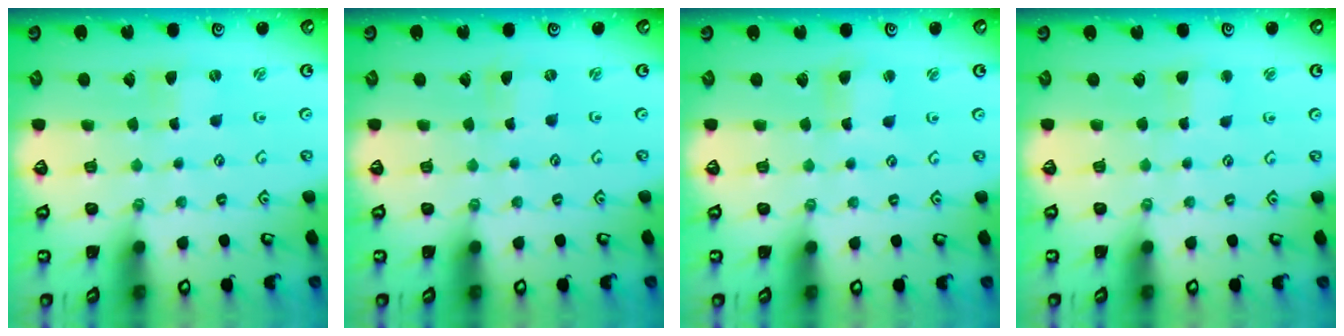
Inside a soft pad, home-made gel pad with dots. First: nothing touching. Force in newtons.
{"total": 0.0}
{"total": 2.7, "press": 2.7, "slide": 0.3}
{"total": 3.3, "press": 3.3, "slide": 0.3}